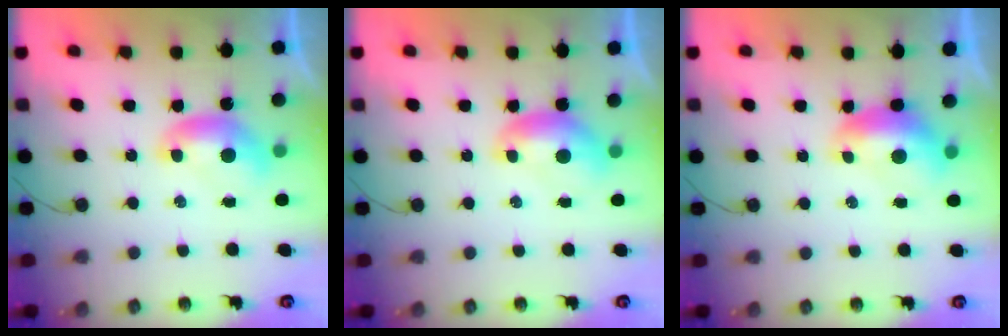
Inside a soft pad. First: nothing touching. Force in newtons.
{"total": 0.0}
{"total": 1.6, "press": 1.4, "slide": 0.7}